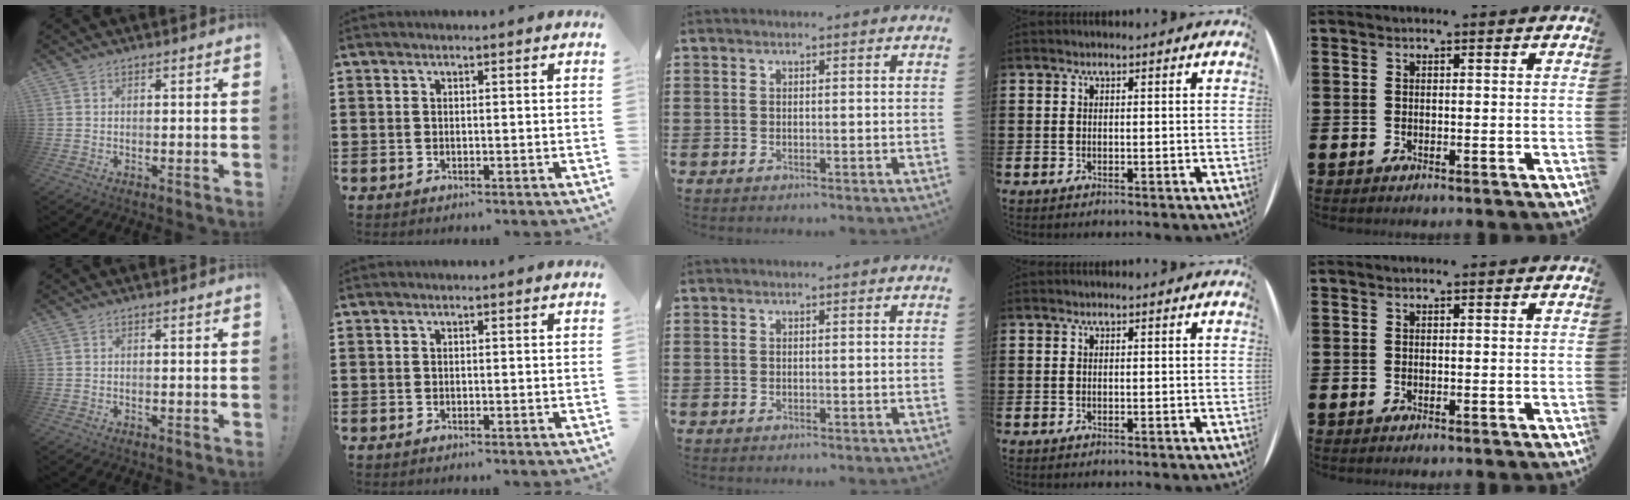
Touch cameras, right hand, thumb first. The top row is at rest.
{}